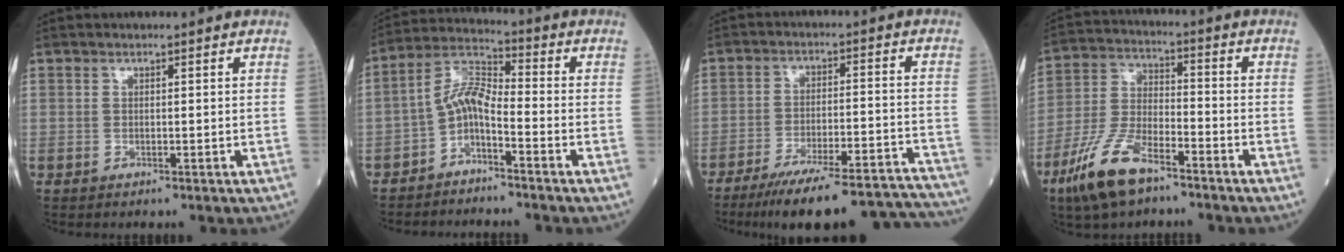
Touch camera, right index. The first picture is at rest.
{"total": 5.9, "force": [-3.0, 2.0, 4.6], "torque": [-0.093, 0.017, -0.063]}
{"total": 22.8, "force": [-20.8, 2.0, 9.1], "torque": [-0.080, 0.001, -0.285]}
{"total": 11.5, "force": [-7.6, 3.6, 7.9], "torque": [-0.175, -0.014, -0.151]}